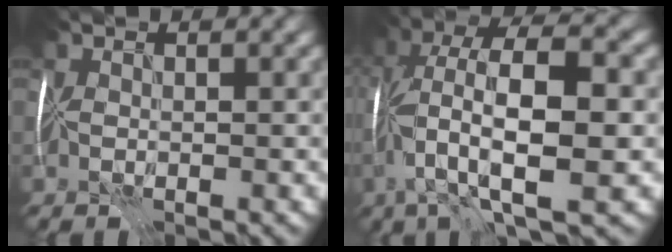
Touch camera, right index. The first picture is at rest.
{"total": 10.4, "force": [-0.8, 3.3, 9.9], "torque": [-0.189, 0.014, -0.020]}